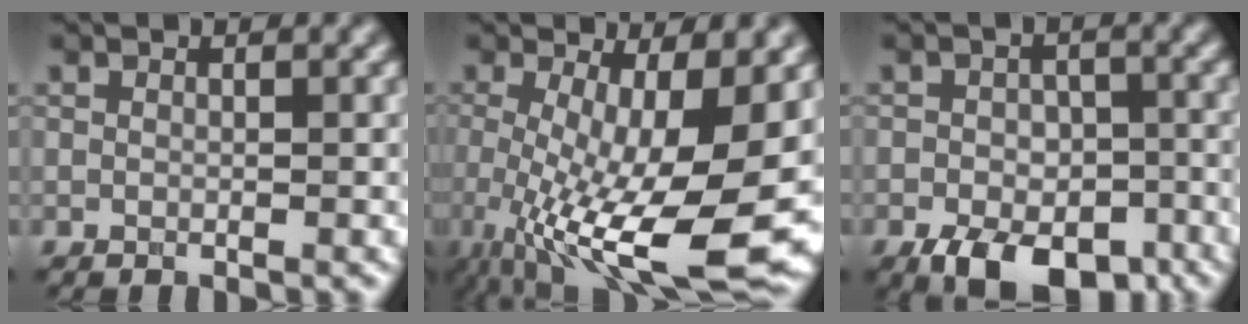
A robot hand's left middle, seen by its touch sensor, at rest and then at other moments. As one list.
[{"total": 14.4, "force": [-3.1, 4.6, 13.3], "torque": [-0.214, -0.027, -0.040]}, {"total": 7.9, "force": [-4.3, 4.4, 4.8], "torque": [-0.078, -0.019, -0.059]}]